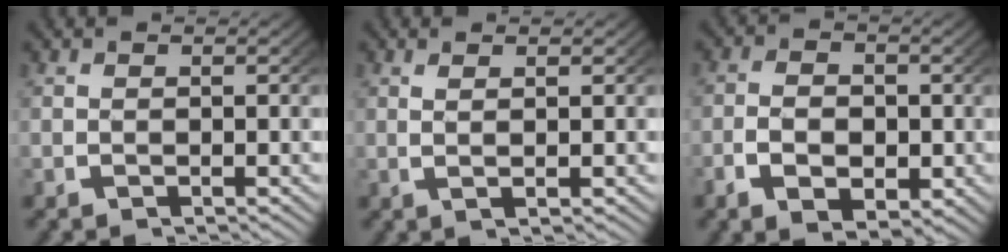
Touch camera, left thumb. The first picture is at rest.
{"total": 1.5, "force": [0.6, -0.1, 1.4], "torque": [-0.031, -0.004, 0.018]}
{"total": 4.8, "force": [-1.0, 3.3, 3.3], "torque": [-0.060, -0.014, -0.014]}